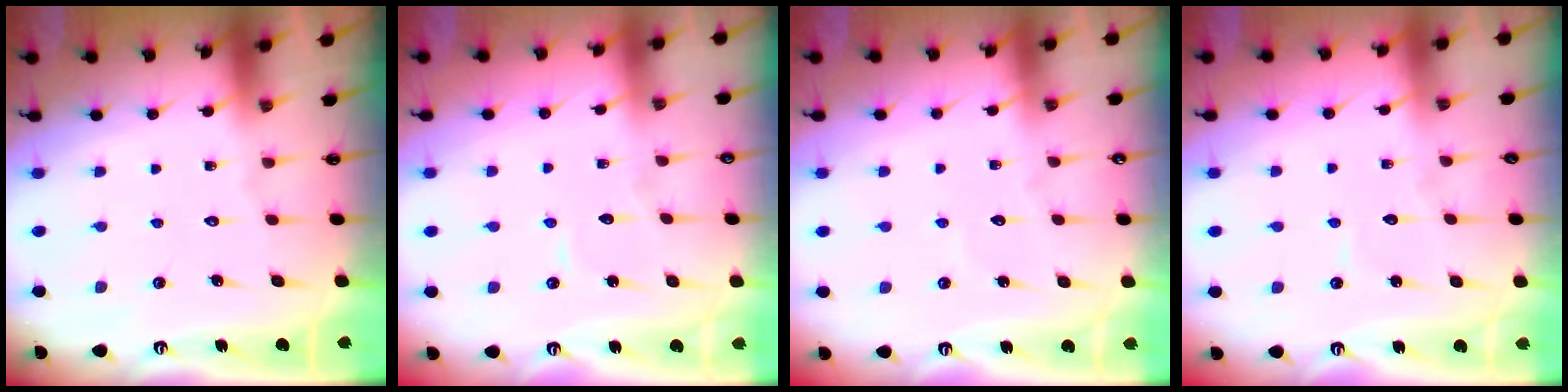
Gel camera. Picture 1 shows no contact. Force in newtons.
{"total": 3.9, "press": 3.9, "slide": 0.3}
{"total": 3.9, "press": 3.9, "slide": 0.3}
{"total": 3.8, "press": 3.8, "slide": 0.3}